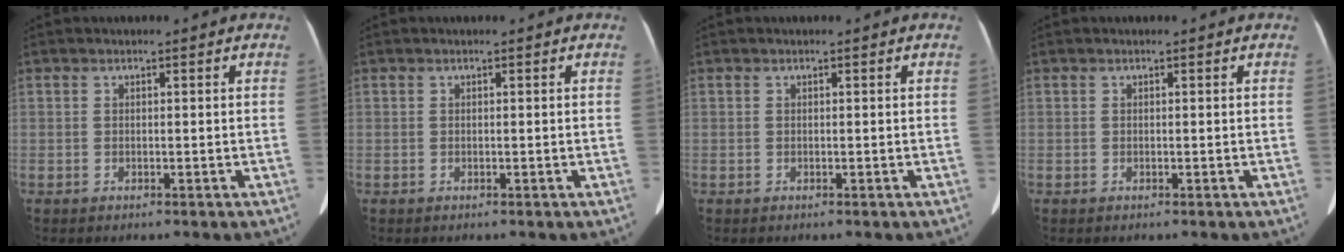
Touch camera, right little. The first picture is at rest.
{"total": 0.0}
{"total": 0.0}
{"total": 0.0}